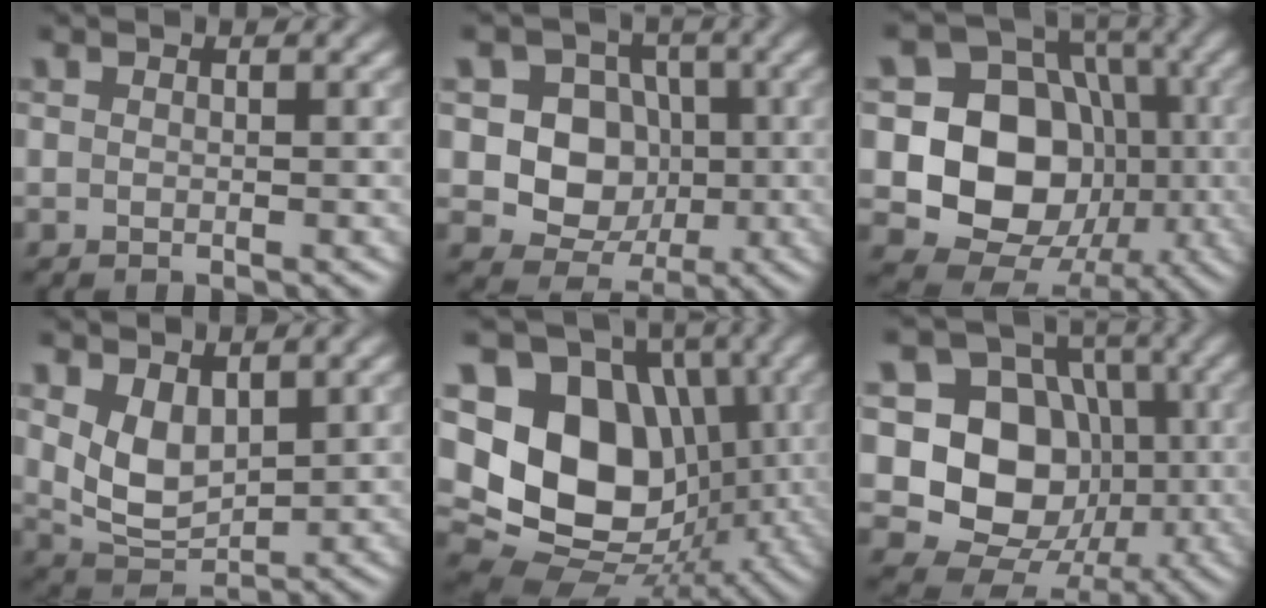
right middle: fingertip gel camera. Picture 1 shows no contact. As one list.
[{"total": 8.1, "force": [0.3, 7.3, 3.5], "torque": [-0.053, 0.019, -0.017]}, {"total": 12.5, "force": [-1.8, 10.5, 6.5], "torque": [-0.107, -0.010, -0.054]}, {"total": 4.2, "force": [1.4, 2.5, 3.0], "torque": [-0.069, -0.007, 0.035]}, {"total": 14.5, "force": [0.5, 11.2, 9.2], "torque": [-0.163, -0.008, 0.003]}, {"total": 11.2, "force": [-1.0, 9.4, 6.0], "torque": [-0.093, -0.008, -0.043]}]